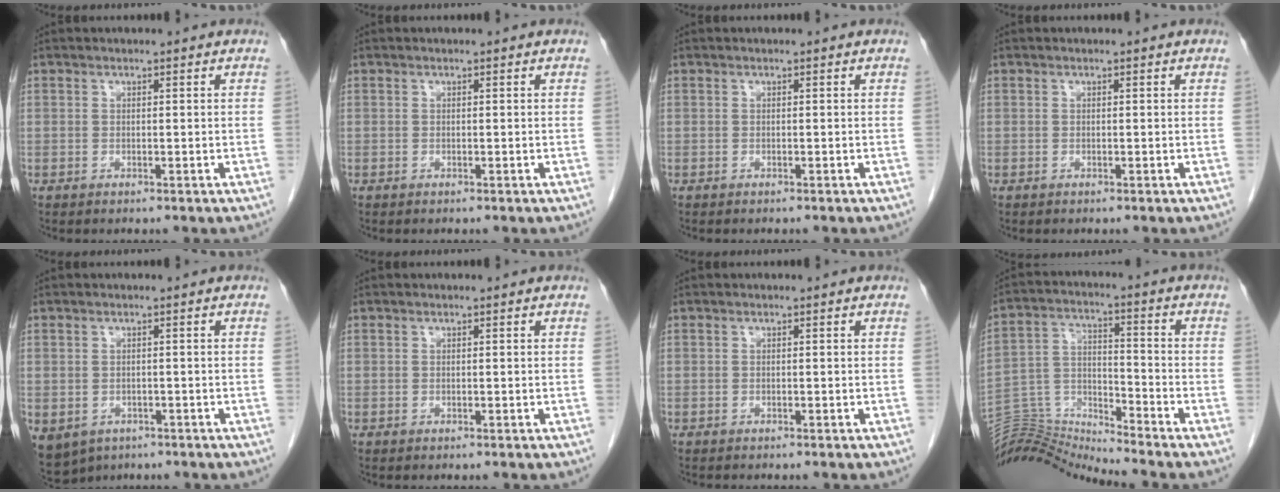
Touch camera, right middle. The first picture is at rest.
{"total": 0.0}
{"total": 1.0, "force": [-0.8, 0.2, 0.4], "torque": [-0.008, -0.002, -0.011]}
{"total": 0.0}
{"total": 13.5, "force": [-6.7, 10.5, 5.2], "torque": [-0.159, -0.015, -0.079]}
{"total": 0.0}
{"total": 0.7, "force": [-0.6, 0.1, 0.2], "torque": [-0.008, -0.002, -0.011]}
{"total": 11.5, "force": [-11.2, -2.3, -0.5], "torque": [0.006, 0.046, -0.208]}